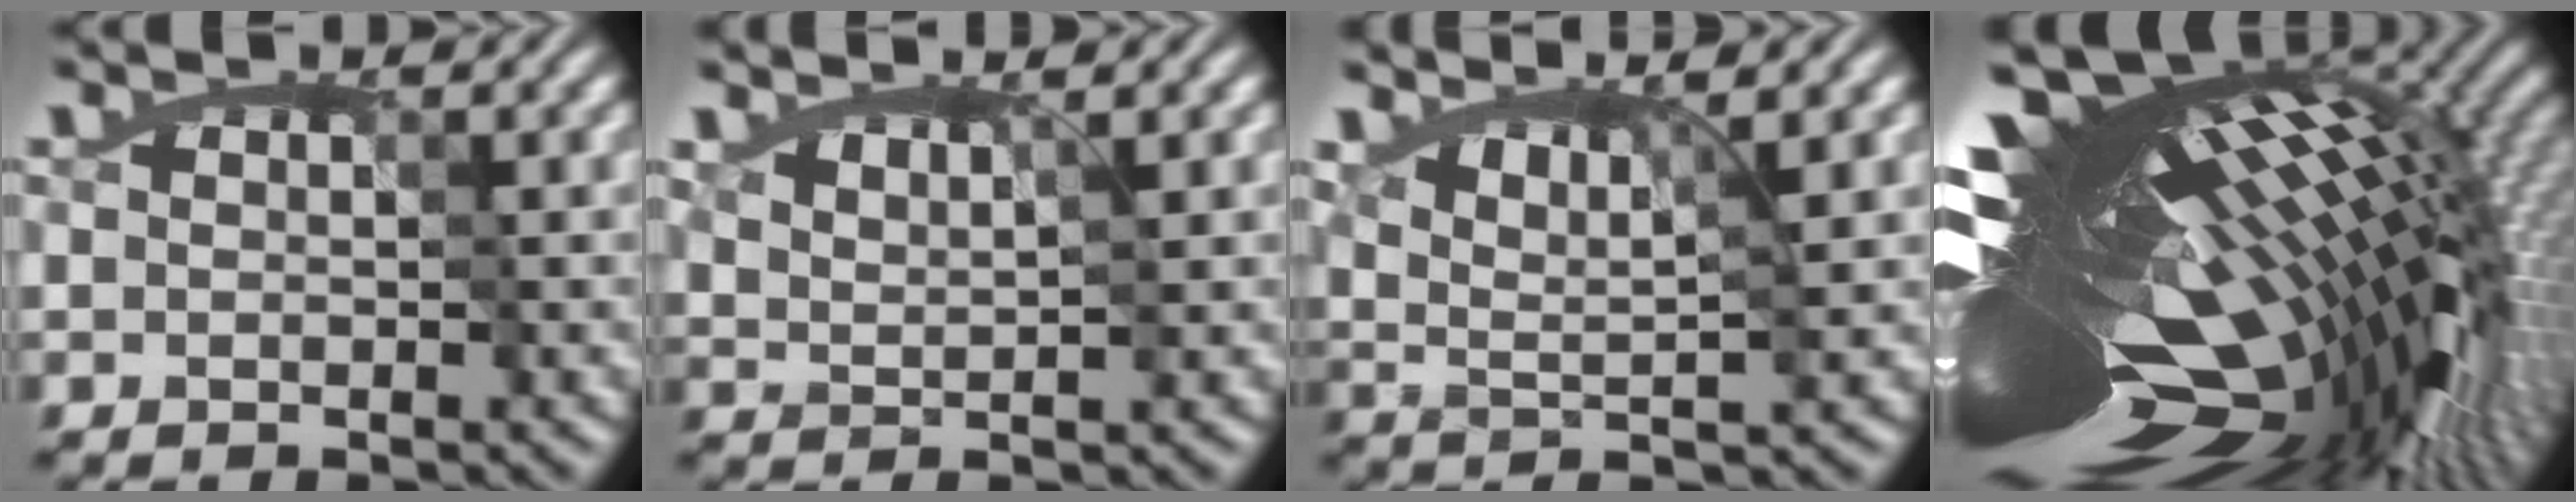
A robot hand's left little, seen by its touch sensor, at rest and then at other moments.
{"total": 1.1, "force": [1.0, 0.0, 0.3], "torque": [-0.017, -0.006, 0.022]}
{"total": 3.8, "force": [2.3, 1.0, 2.9], "torque": [-0.060, -0.008, 0.041]}
{"total": 18.9, "force": [-2.7, 6.5, 17.5], "torque": [-0.290, -0.012, -0.043]}